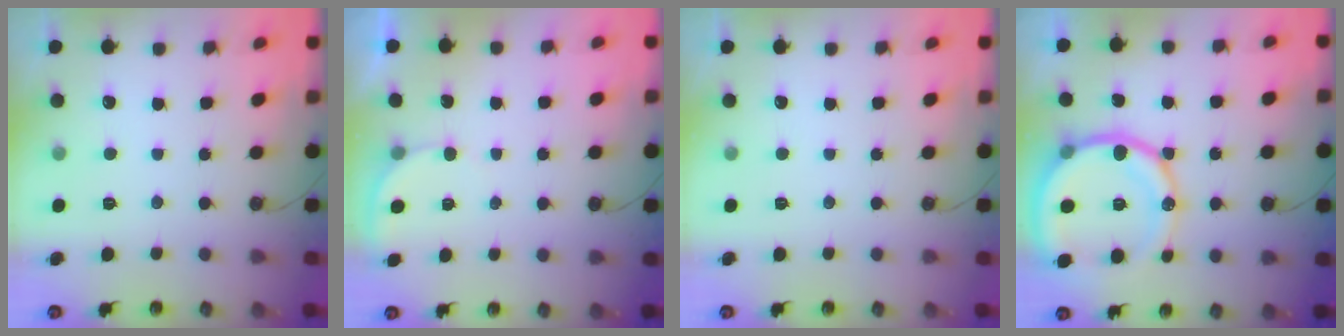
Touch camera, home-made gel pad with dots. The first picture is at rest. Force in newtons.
{"total": 2.9, "press": 2.9, "slide": 0.2}
{"total": 0.0}
{"total": 19.4, "press": 19.0, "slide": 3.6}